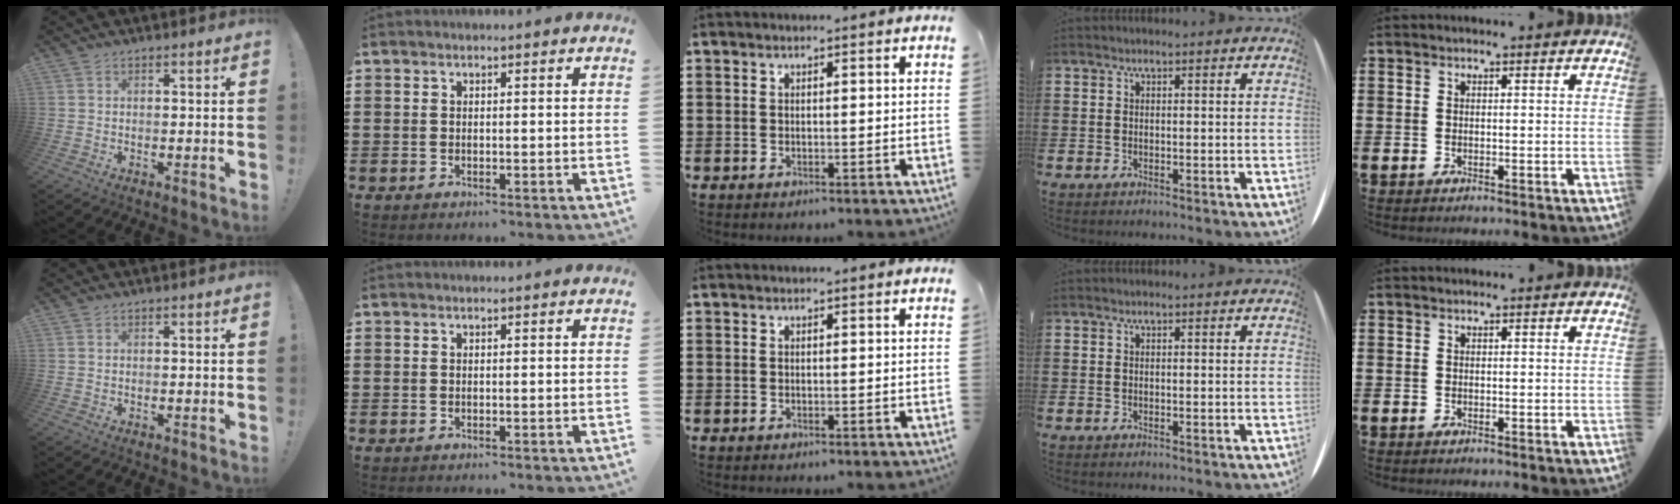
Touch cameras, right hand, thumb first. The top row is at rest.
{}